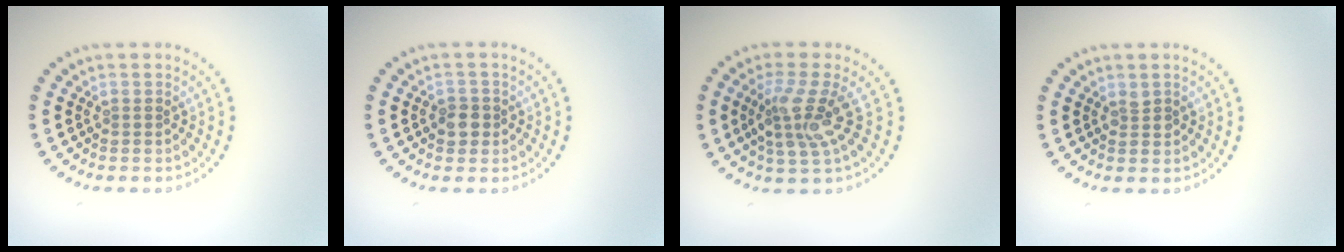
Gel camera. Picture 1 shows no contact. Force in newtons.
{"total": 1.7, "press": 1.6, "slide": 0.5}
{"total": 3.6, "press": 3.0, "slide": 2.0}
{"total": 0.8, "press": 0.8, "slide": 0.2}